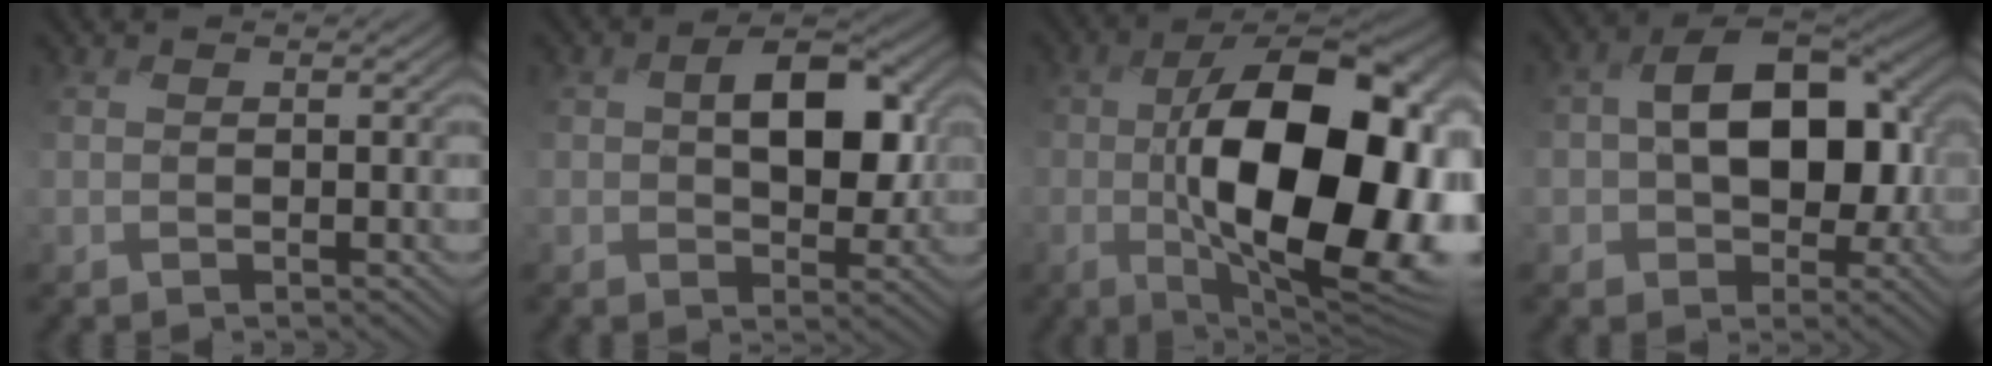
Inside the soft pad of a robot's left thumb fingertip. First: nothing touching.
{"total": 8.2, "force": [1.2, 5.1, 6.3], "torque": [-0.108, -0.004, 0.019]}
{"total": 17.8, "force": [-1.4, 8.8, 15.4], "torque": [-0.245, -0.010, -0.018]}
{"total": 12.2, "force": [-0.2, 8.0, 9.2], "torque": [-0.138, 0.005, -0.007]}